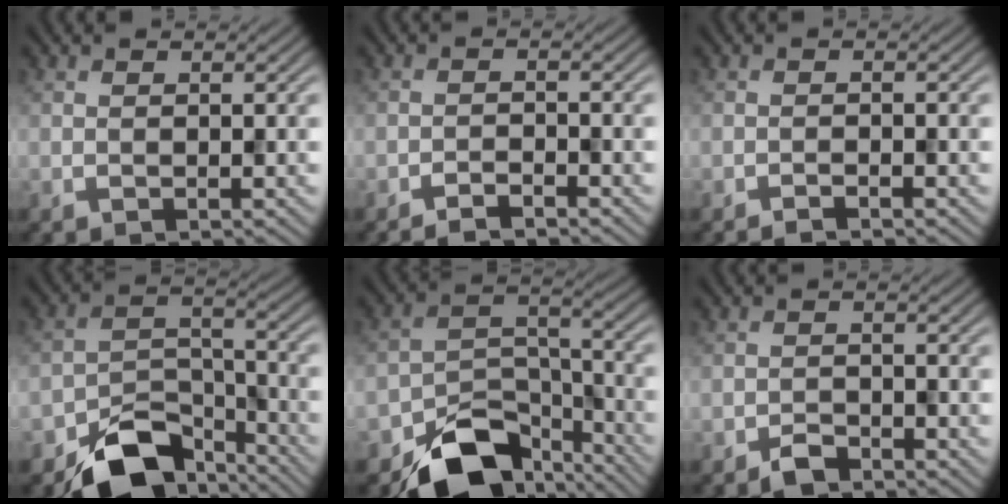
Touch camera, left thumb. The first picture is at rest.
{"total": 2.2, "force": [-1.9, 0.3, 0.9], "torque": [-0.018, 0.003, -0.037]}
{"total": 1.1, "force": [-1.0, 0.0, 0.5], "torque": [-0.008, 0.002, -0.019]}
{"total": 10.8, "force": [-7.8, 5.3, 5.2], "torque": [-0.083, -0.016, -0.137]}
{"total": 12.1, "force": [-8.6, 6.1, 5.9], "torque": [-0.091, -0.018, -0.146]}
{"total": 2.1, "force": [-1.7, 0.9, 0.8], "torque": [-0.011, 0.002, -0.035]}